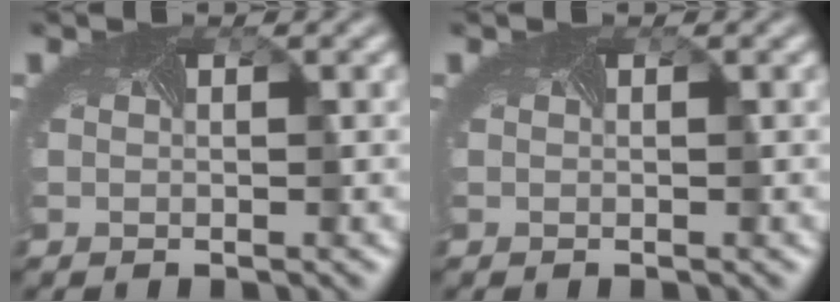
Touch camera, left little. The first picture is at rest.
{"total": 0.0}